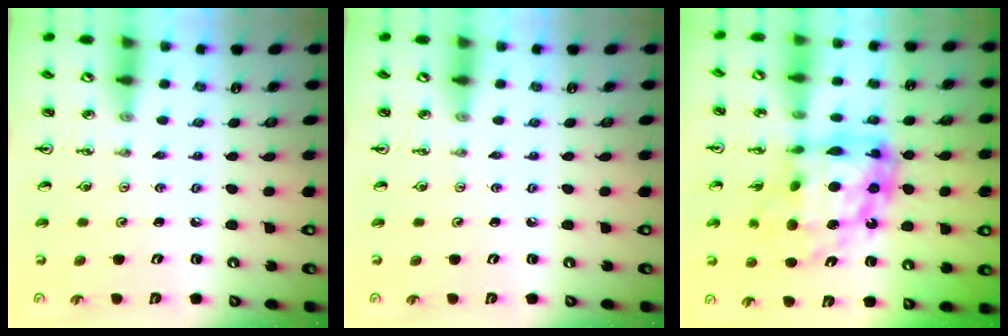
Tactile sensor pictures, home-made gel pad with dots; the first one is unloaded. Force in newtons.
{"total": 0.0}
{"total": 19.0, "press": 18.9, "slide": 1.8}